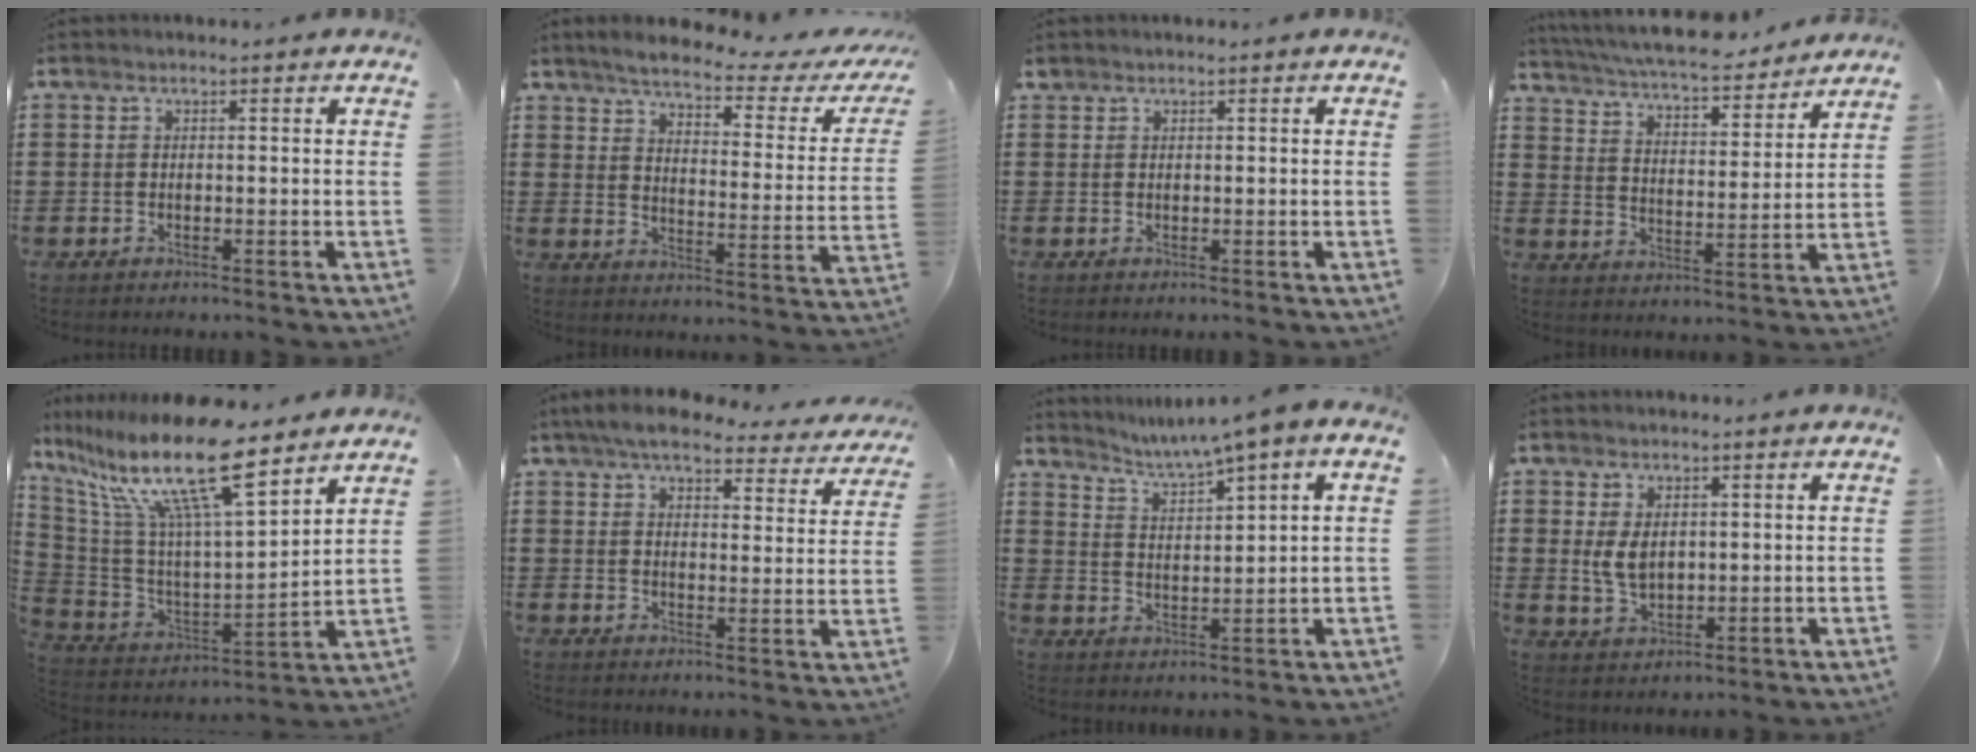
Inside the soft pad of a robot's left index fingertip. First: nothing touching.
{"total": 4.6, "force": [3.8, 0.3, 2.5], "torque": [-0.071, -0.022, 0.058]}
{"total": 0.6, "force": [0.4, 0.3, 0.1], "torque": [-0.005, 0.001, 0.009]}
{"total": 6.3, "force": [5.9, 0.1, 2.3], "torque": [-0.070, -0.039, 0.099]}
{"total": 16.5, "force": [10.9, 2.8, 12.0], "torque": [-0.273, -0.064, 0.175]}
{"total": 6.4, "force": [5.6, 1.3, 2.7], "torque": [-0.066, -0.023, 0.098]}
{"total": 3.7, "force": [2.8, -0.7, 2.3], "torque": [-0.057, -0.021, 0.040]}
{"total": 4.4, "force": [1.1, 2.7, 3.2], "torque": [-0.068, 0.000, 0.016]}